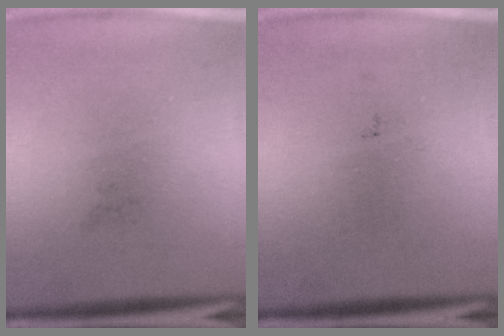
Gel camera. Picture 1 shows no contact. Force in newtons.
{"total": 0.0}